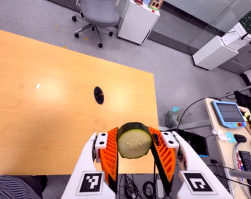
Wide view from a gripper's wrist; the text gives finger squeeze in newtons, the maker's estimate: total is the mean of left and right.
{"total": 11.6, "left": 11.6, "right": 11.6}